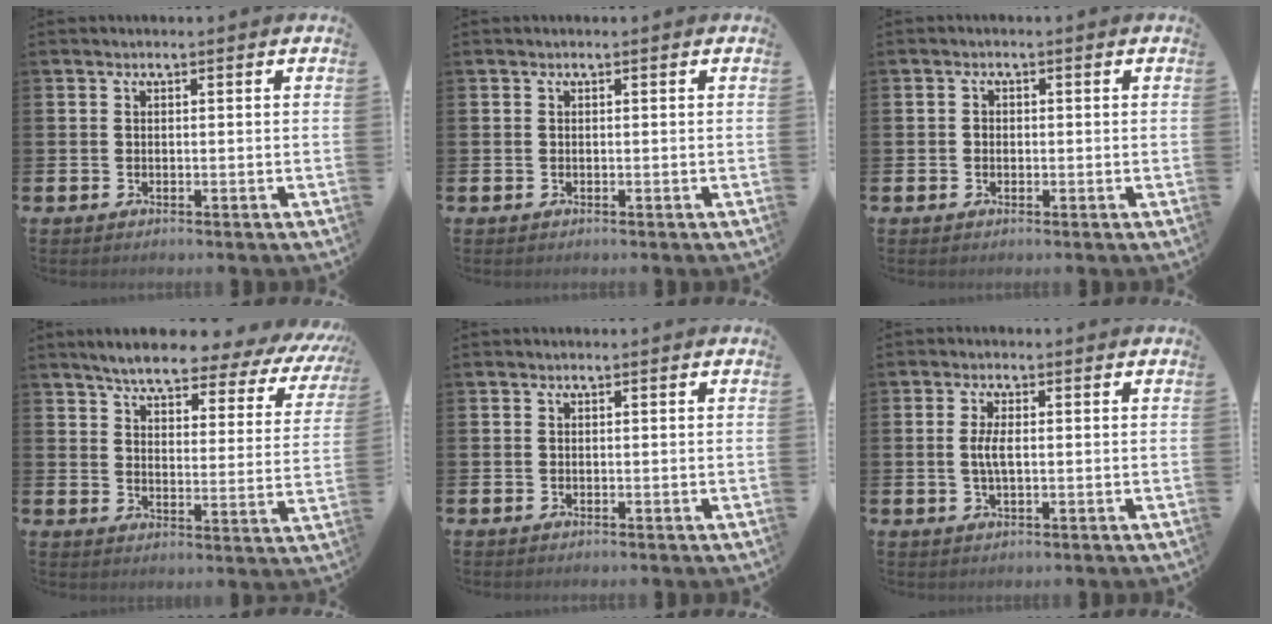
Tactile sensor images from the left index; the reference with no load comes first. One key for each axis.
{"total": 0.0}
{"total": 1.1, "fx": -0.3, "fy": 0.9, "fz": 0.4, "tx": -0.004, "ty": 0.006, "tz": -0.009}
{"total": 6.3, "fx": 5.6, "fy": 1.1, "fz": 2.8, "tx": -0.072, "ty": -0.039, "tz": 0.088}
{"total": 0.0}
{"total": 3.1, "fx": 0.2, "fy": 1.1, "fz": 2.9, "tx": -0.060, "ty": 0.000, "tz": -0.003}